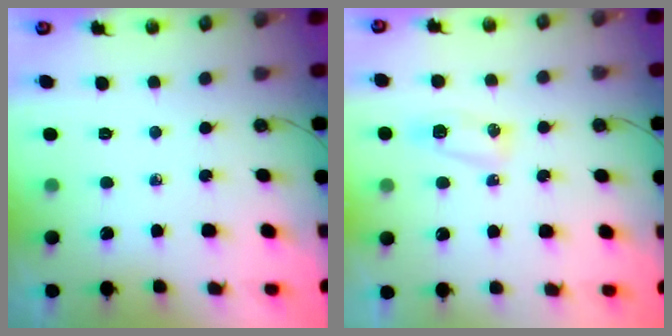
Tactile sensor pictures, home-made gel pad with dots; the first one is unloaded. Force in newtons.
{"total": 5.1, "press": 5.1, "slide": 0.6}